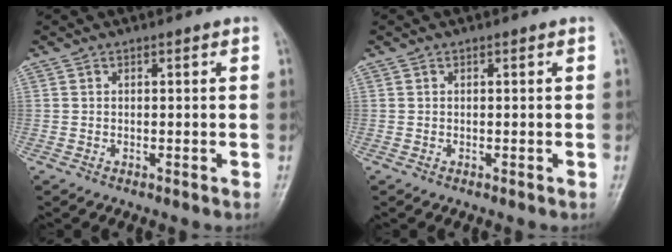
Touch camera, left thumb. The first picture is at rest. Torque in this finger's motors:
{"motor_torque": [0.00, 0.00, -0.08, -0.02, 0.00]}